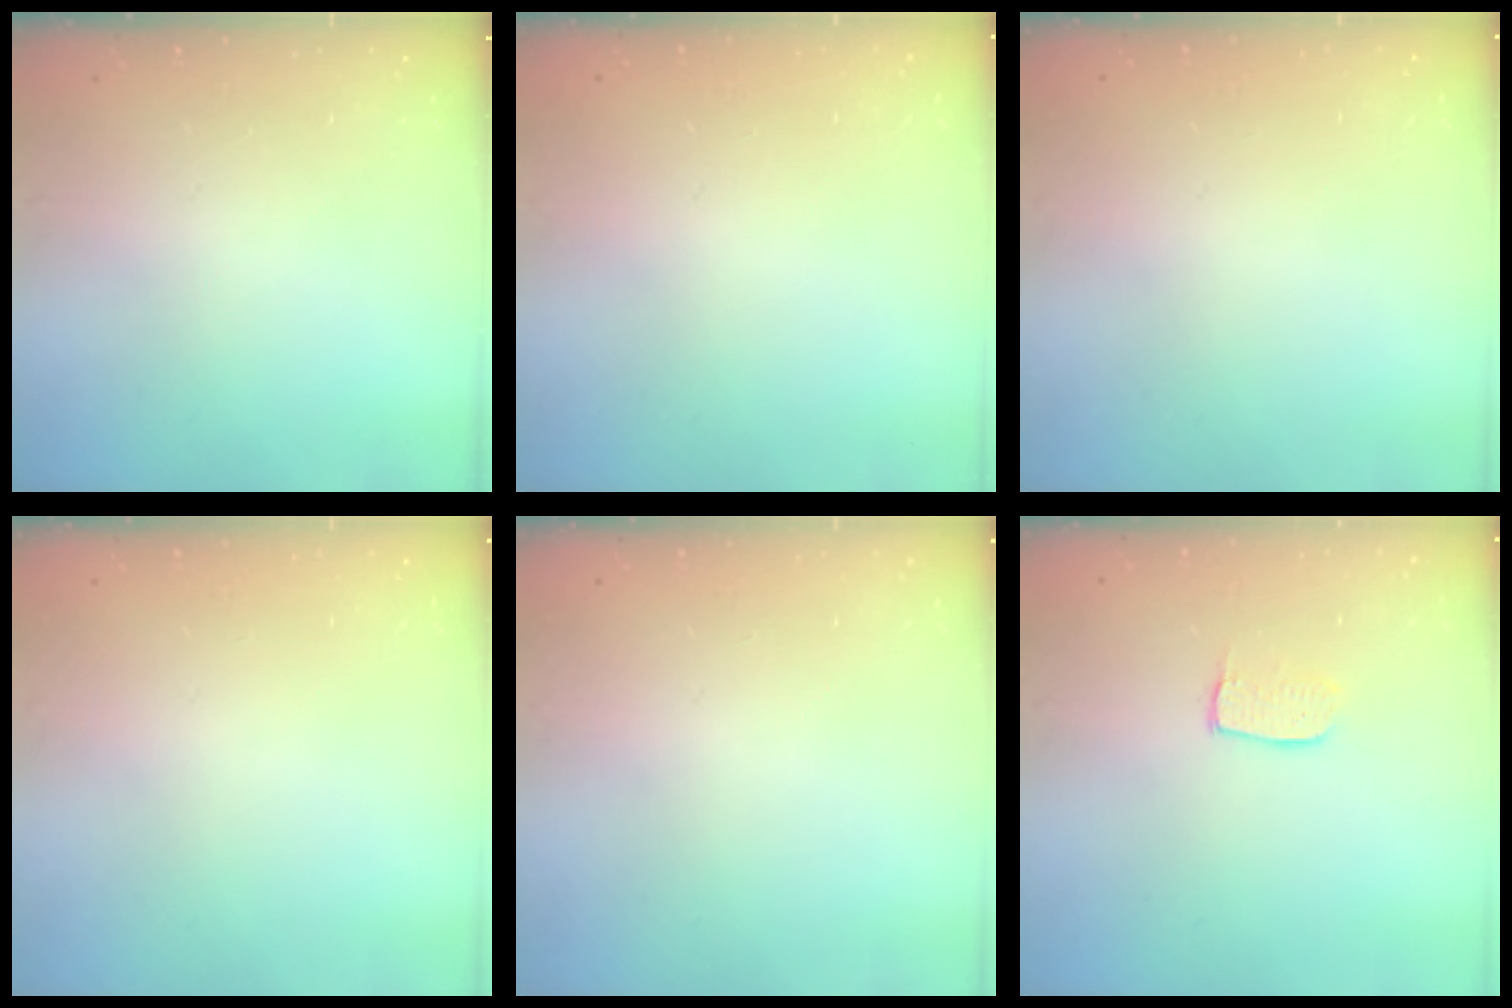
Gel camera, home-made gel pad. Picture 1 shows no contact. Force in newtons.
{"total": 0.0}
{"total": 0.0}
{"total": 0.0}
{"total": 0.7, "press": 0.6, "slide": 0.3}
{"total": 6.2, "press": 6.2, "slide": 0.4}